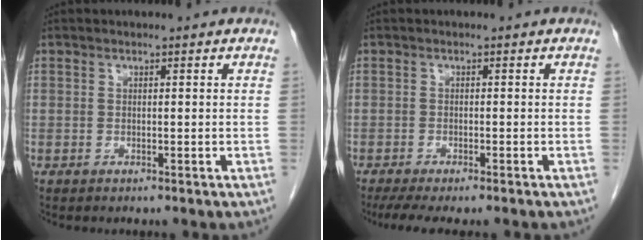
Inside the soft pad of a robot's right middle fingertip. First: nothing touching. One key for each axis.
{"total": 6.7, "fx": -5.5, "fy": 0.9, "fz": 3.7, "tx": -0.053, "ty": -0.012, "tz": -0.083}